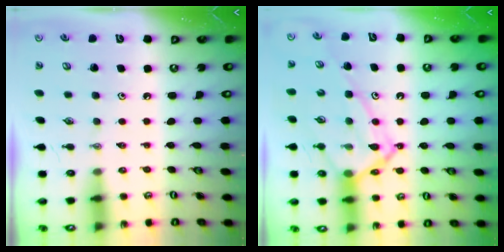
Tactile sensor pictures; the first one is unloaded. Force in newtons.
{"total": 15.2, "press": 15.1, "slide": 1.4}